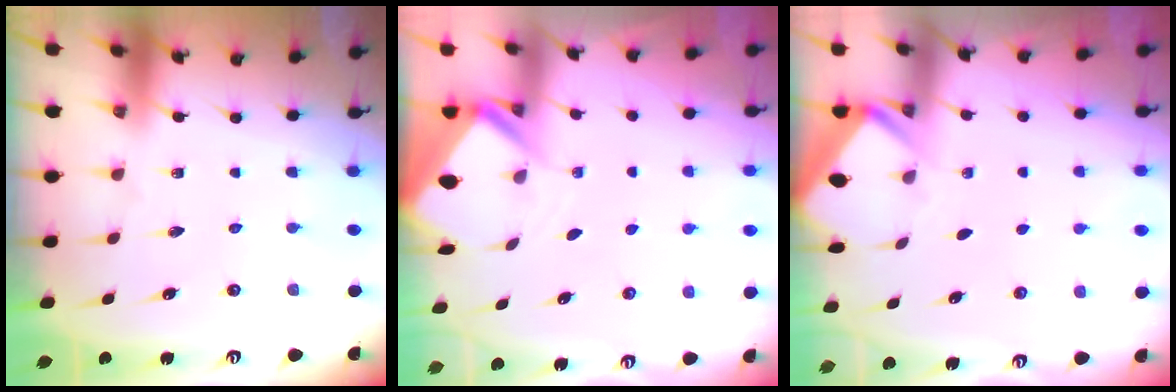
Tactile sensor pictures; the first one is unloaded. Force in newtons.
{"total": 3.3, "press": 3.3, "slide": 0.3}
{"total": 3.4, "press": 3.4, "slide": 0.4}